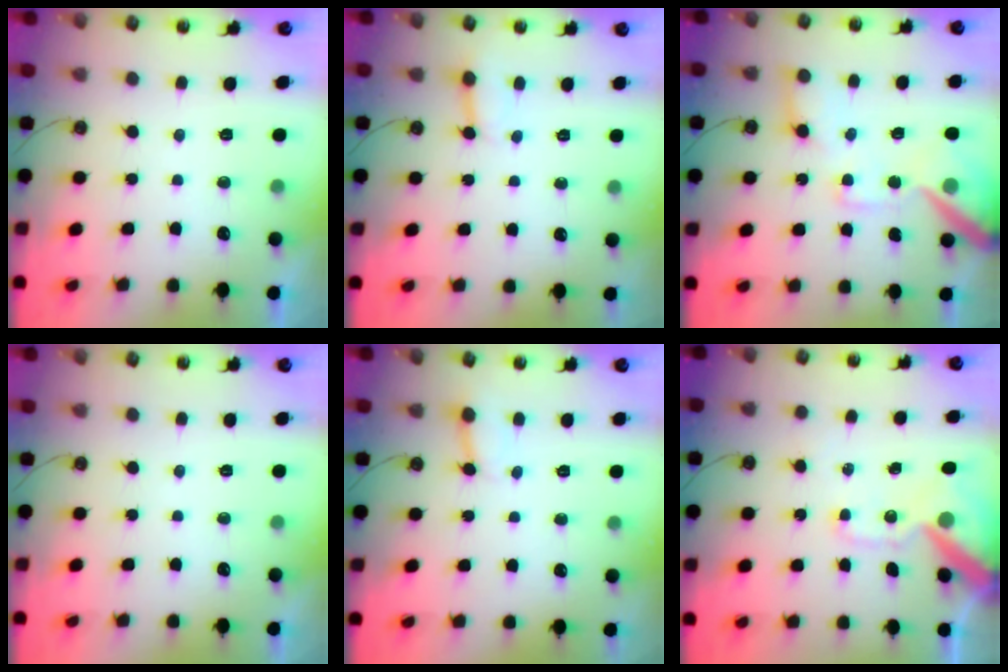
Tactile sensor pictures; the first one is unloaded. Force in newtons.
{"total": 3.0, "press": 3.0, "slide": 0.3}
{"total": 16.7, "press": 16.5, "slide": 2.3}
{"total": 0.0}
{"total": 2.6, "press": 2.6, "slide": 0.1}
{"total": 14.2, "press": 14.0, "slide": 1.8}